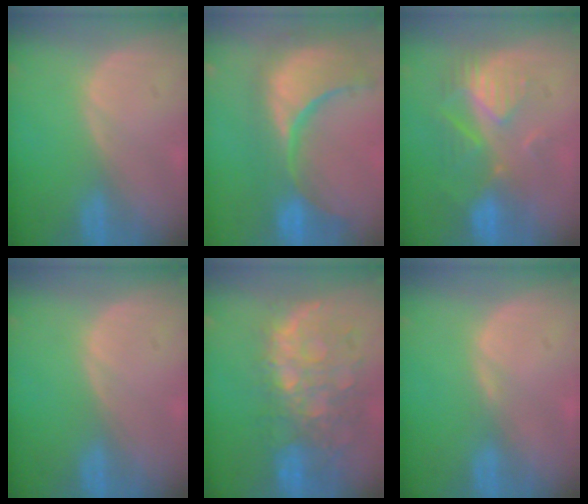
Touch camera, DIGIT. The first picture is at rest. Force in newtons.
{"total": 15.3, "press": 12.1, "slide": 9.3}
{"total": 8.8, "press": 8.0, "slide": 3.8}
{"total": 0.0}
{"total": 11.2, "press": 9.7, "slide": 5.5}
{"total": 0.7, "press": 0.7, "slide": 0.2}